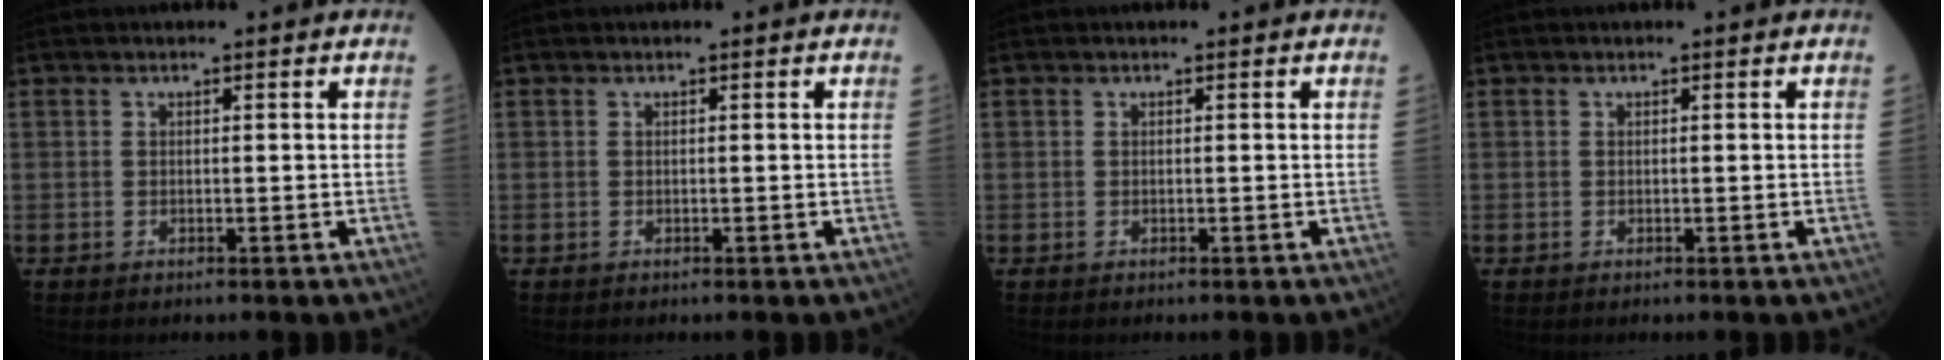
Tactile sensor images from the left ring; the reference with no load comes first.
{"total": 0.0}
{"total": 0.0}
{"total": 0.0}